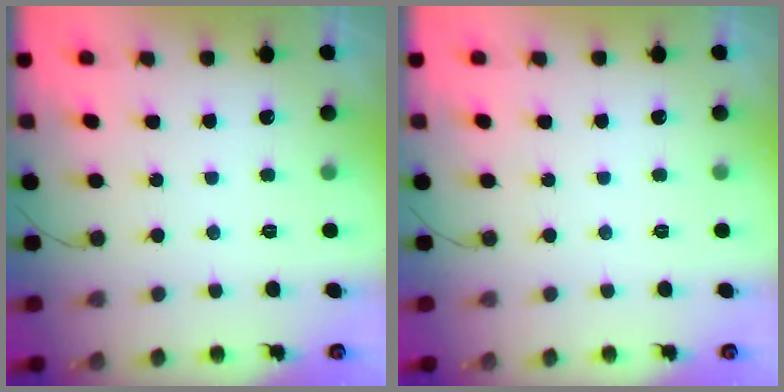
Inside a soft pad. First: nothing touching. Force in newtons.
{"total": 0.0}